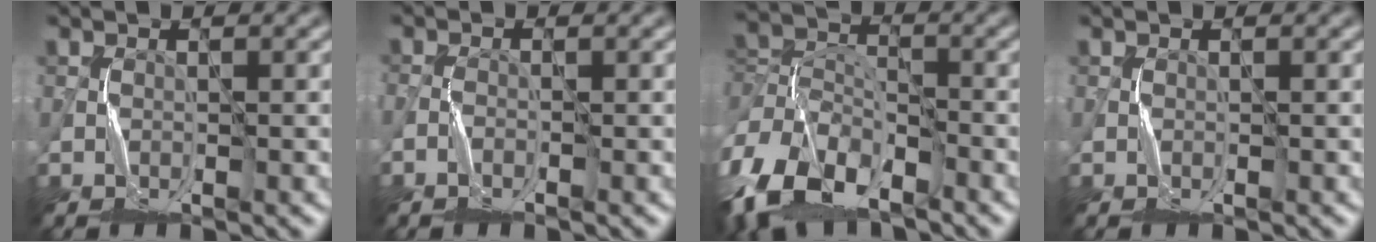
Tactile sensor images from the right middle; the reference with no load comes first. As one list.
[{"total": 1.3, "force": [-0.8, 0.5, 1.0], "torque": [-0.023, 0.003, -0.018]}, {"total": 10.1, "force": [-5.5, 5.9, 6.1], "torque": [-0.127, -0.002, -0.124]}, {"total": 0.0}]